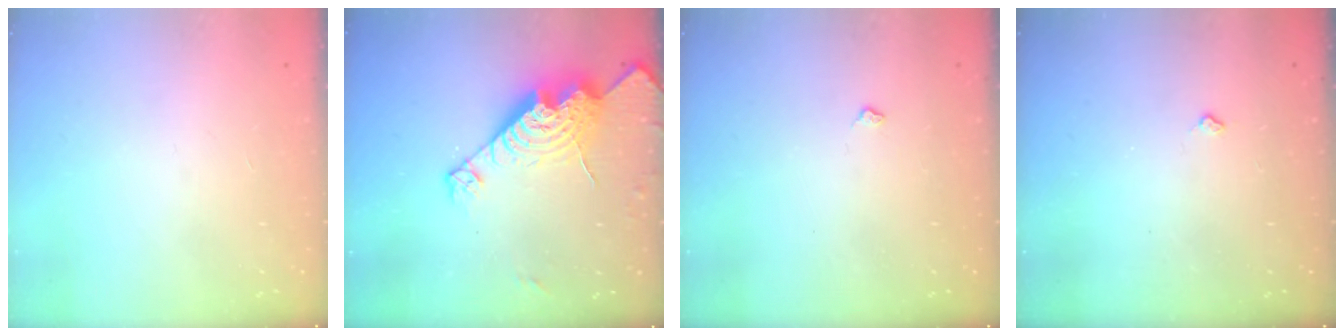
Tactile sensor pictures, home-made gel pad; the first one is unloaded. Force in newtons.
{"total": 16.5, "press": 16.4, "slide": 1.6}
{"total": 2.4, "press": 2.4, "slide": 0.5}
{"total": 2.8, "press": 2.8, "slide": 0.4}